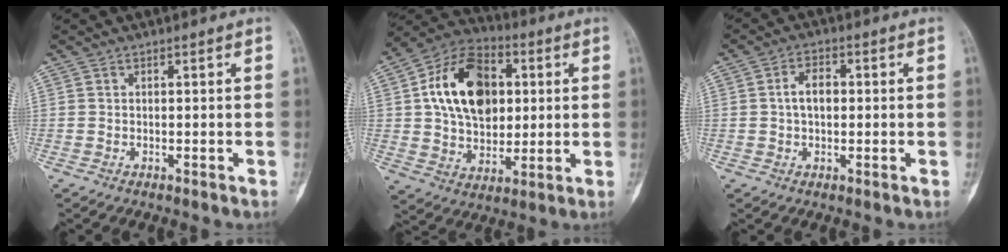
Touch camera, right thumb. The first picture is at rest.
{"total": 19.3, "force": [3.8, 13.2, 13.5], "torque": [-0.194, 0.007, 0.063]}
{"total": 4.4, "force": [0.2, 2.7, 3.4], "torque": [-0.055, 0.011, 0.000]}